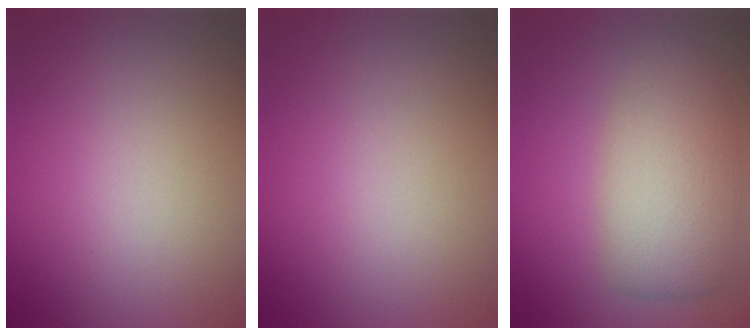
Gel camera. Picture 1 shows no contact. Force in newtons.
{"total": 0.0}
{"total": 5.1, "press": 5.0, "slide": 0.5}